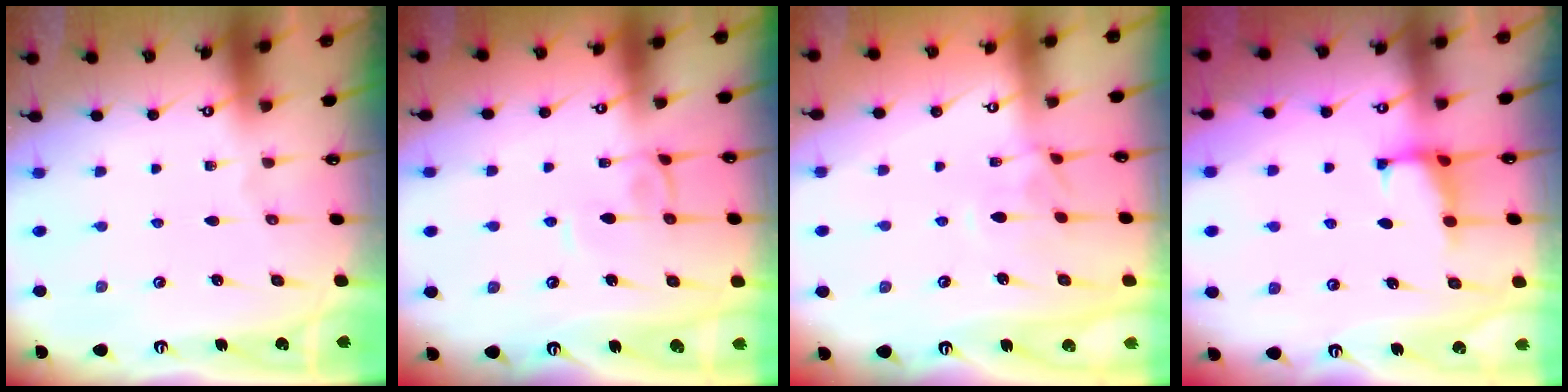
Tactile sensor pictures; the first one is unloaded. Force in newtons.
{"total": 1.8, "press": 1.8, "slide": 0.3}
{"total": 1.2, "press": 0.9, "slide": 0.8}
{"total": 2.2, "press": 2.2, "slide": 0.5}